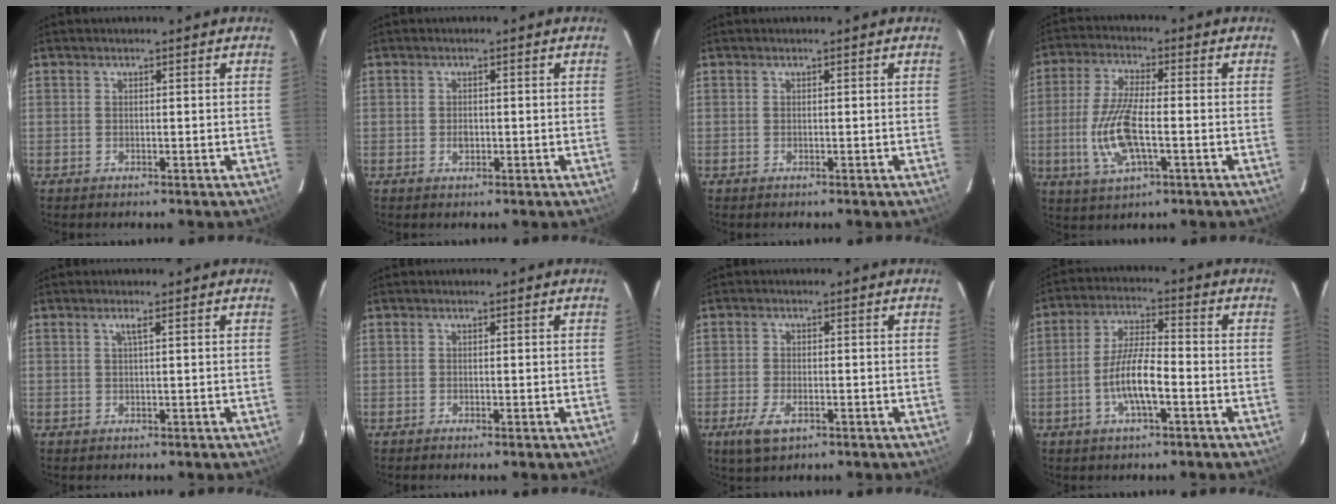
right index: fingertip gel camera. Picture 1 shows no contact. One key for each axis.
{"total": 1.4, "fx": -0.3, "fy": 1.1, "fz": 0.8, "tx": -0.014, "ty": 0.003, "tz": -0.004}
{"total": 0.0}
{"total": 11.1, "fx": -2.5, "fy": 3.7, "fz": 10.2, "tx": -0.215, "ty": -0.005, "tz": -0.049}
{"total": 1.0, "fx": 0.3, "fy": -0.3, "fz": 0.9, "tx": -0.016, "ty": 0.002, "tz": 0.005}
{"total": 0.0}
{"total": 5.1, "fx": -2.7, "fy": 2.3, "fz": 3.7, "tx": -0.091, "ty": -0.010, "tz": -0.047}
{"total": 8.4, "fx": -3.0, "fy": 1.9, "fz": 7.5, "tx": -0.153, "ty": 0.002, "tz": -0.057}